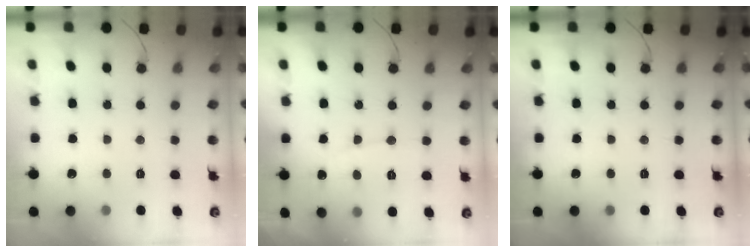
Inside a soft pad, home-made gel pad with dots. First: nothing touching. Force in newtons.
{"total": 5.3, "press": 5.3, "slide": 0.3}
{"total": 0.0}